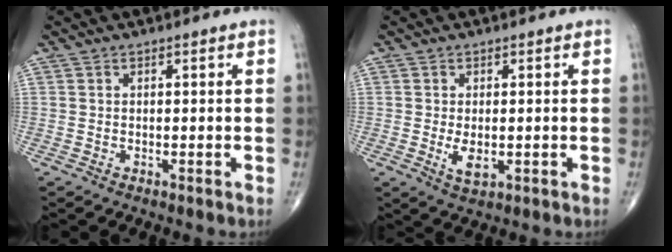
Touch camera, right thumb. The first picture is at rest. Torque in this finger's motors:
{"motor_torque": [-0.16, 0.30, 0.41, 0.19, 0.12]}